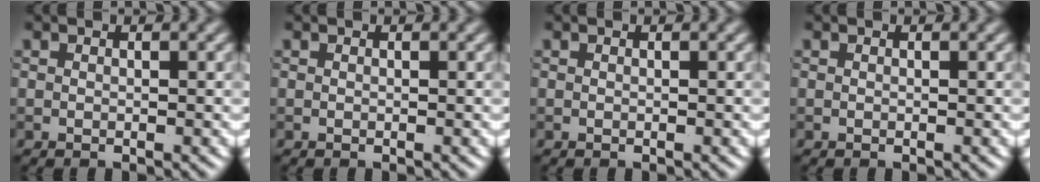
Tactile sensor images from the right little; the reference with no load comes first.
{"total": 0.0}
{"total": 0.0}
{"total": 0.0}